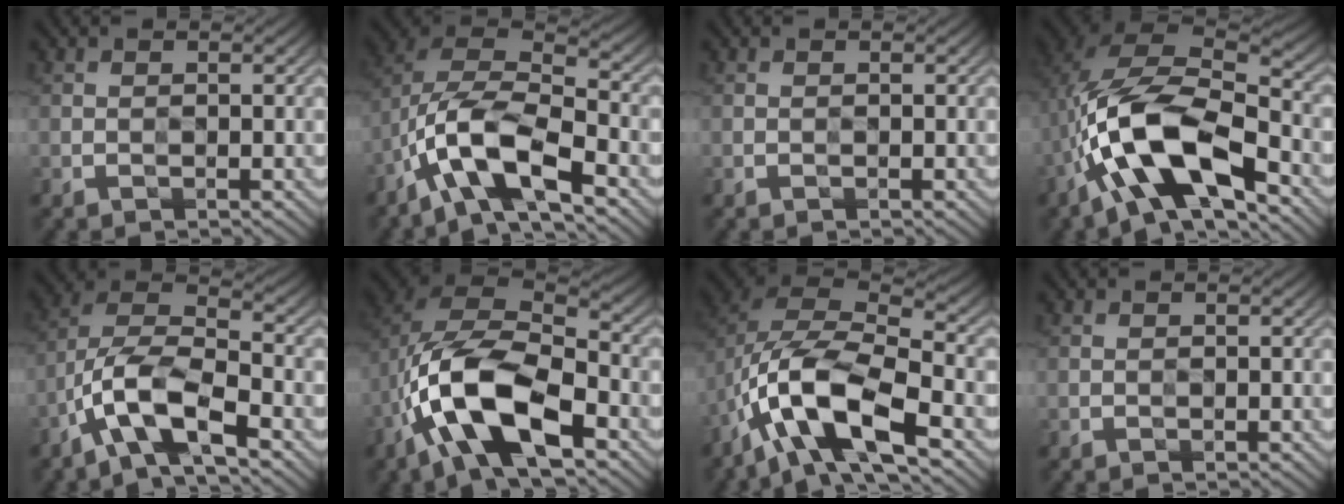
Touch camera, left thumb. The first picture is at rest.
{"total": 12.6, "force": [-6.4, 4.6, 9.8], "torque": [-0.194, 0.004, -0.129]}
{"total": 0.0}
{"total": 14.2, "force": [-5.9, 5.4, 11.7], "torque": [-0.220, 0.009, -0.112]}
{"total": 10.1, "force": [-5.5, 3.3, 7.8], "torque": [-0.154, 0.009, -0.110]}
{"total": 15.4, "force": [-6.5, 6.9, 12.1], "torque": [-0.256, -0.009, -0.128]}
{"total": 14.3, "force": [-6.7, 5.5, 11.4], "torque": [-0.230, 0.000, -0.135]}
{"total": 0.0}